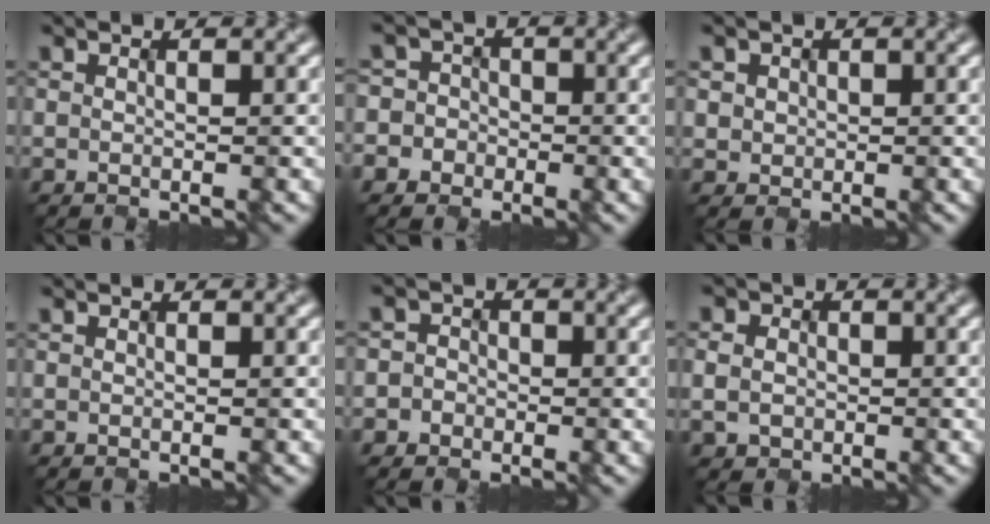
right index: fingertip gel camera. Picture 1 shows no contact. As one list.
[{"total": 3.2, "force": [-1.2, 3.0, -0.3], "torque": [0.034, 0.021, -0.043]}, {"total": 1.2, "force": [0.2, 1.1, -0.2], "torque": [-0.011, -0.002, 0.015]}, {"total": 0.0}, {"total": 2.0, "force": [-1.1, 1.6, -0.4], "torque": [0.021, 0.002, -0.026]}, {"total": 2.2, "force": [-0.5, 2.1, 0.6], "torque": [-0.018, 0.001, -0.004]}]